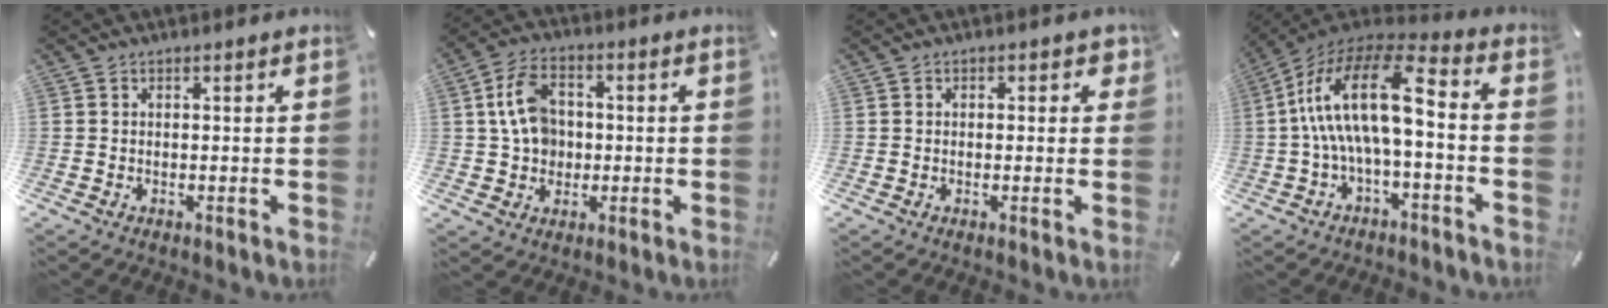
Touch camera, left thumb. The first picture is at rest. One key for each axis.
{"total": 9.1, "fx": 0.9, "fy": 7.2, "fz": 5.4, "tx": -0.115, "ty": 0.013, "tz": 0.020}
{"total": 1.3, "fx": -0.1, "fy": 1.0, "fz": 0.9, "tx": -0.002, "ty": 0.001, "tz": -0.007}
{"total": 17.5, "fx": 0.6, "fy": 6.8, "fz": 16.1, "tx": -0.312, "ty": 0.003, "tz": 0.008}